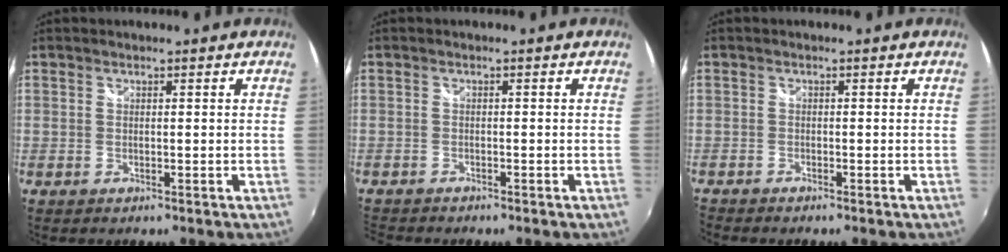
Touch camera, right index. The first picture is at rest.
{"total": 3.0, "force": [-2.9, 0.2, 0.6], "torque": [-0.028, -0.017, -0.055]}
{"total": 1.7, "force": [-1.7, -0.1, 0.3], "torque": [-0.018, -0.011, -0.035]}